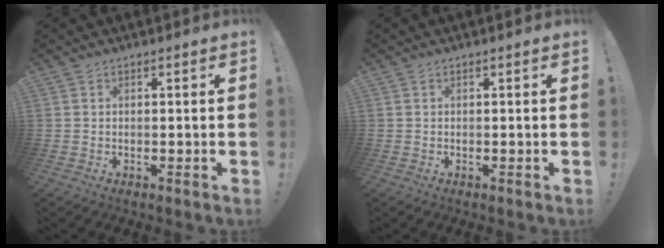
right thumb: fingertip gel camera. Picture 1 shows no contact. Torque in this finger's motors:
{"motor_torque": [0.00, 0.00, 0.00, 0.00, 0.00]}